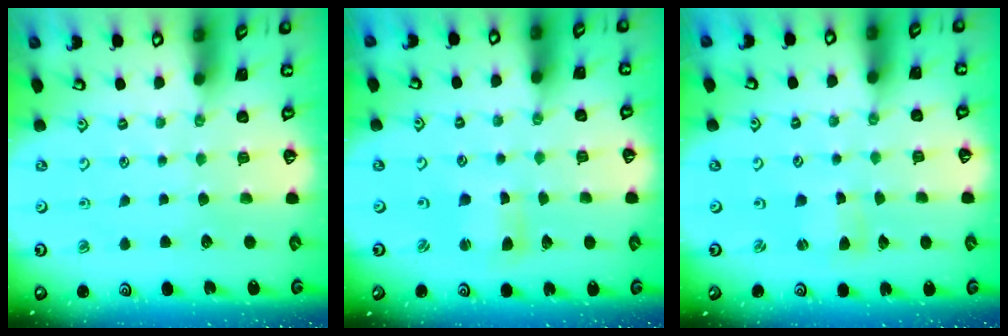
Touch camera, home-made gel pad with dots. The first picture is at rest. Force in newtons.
{"total": 3.2, "press": 3.2, "slide": 0.4}
{"total": 0.8, "press": 0.8, "slide": 0.1}